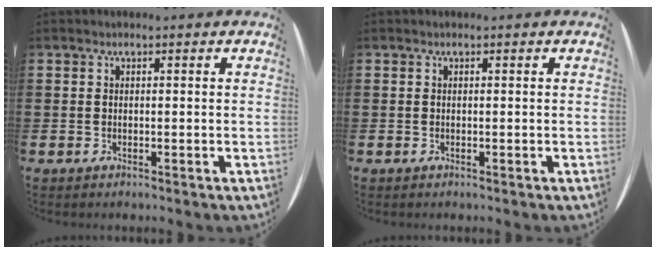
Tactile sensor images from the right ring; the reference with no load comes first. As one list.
[{"total": 0.0}]